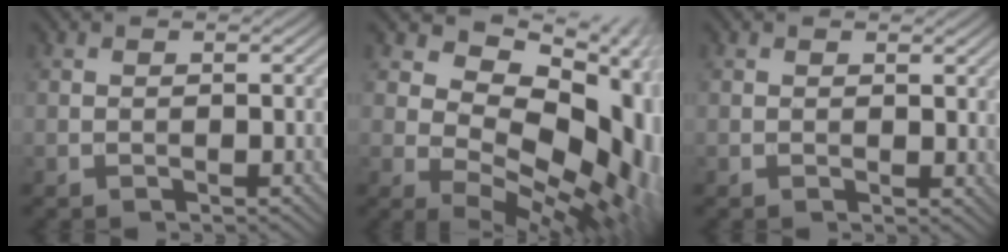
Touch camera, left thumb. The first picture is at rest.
{"total": 16.7, "force": [3.9, 10.6, 12.3], "torque": [-0.157, 0.010, 0.078]}
{"total": 0.9, "force": [0.6, 0.6, 0.5], "torque": [-0.005, -0.003, 0.012]}